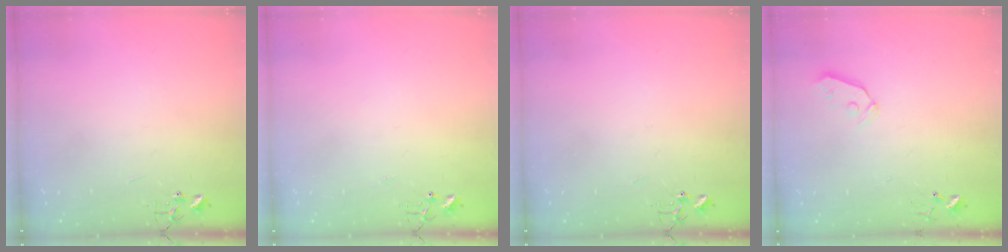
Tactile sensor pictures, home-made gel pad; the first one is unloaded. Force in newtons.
{"total": 4.9, "press": 4.8, "slide": 0.6}
{"total": 0.0}
{"total": 4.9, "press": 4.8, "slide": 0.8}